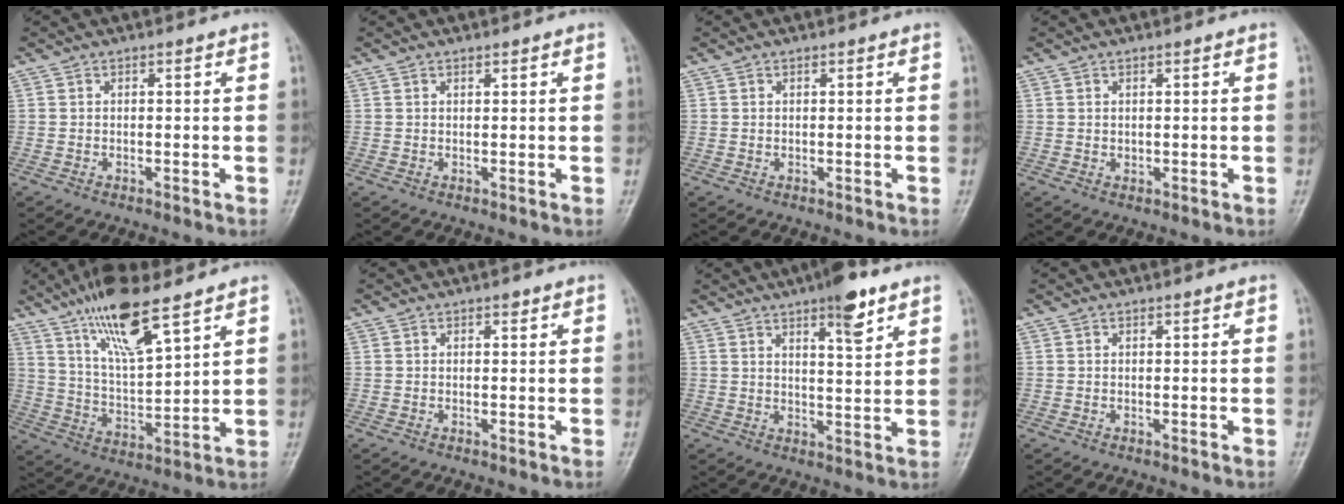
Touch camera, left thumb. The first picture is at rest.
{"total": 0.6, "force": [0.4, 0.2, 0.3], "torque": [-0.006, -0.003, 0.007]}
{"total": 0.0}
{"total": 0.9, "force": [0.5, 0.6, 0.4], "torque": [-0.002, -0.003, 0.008]}
{"total": 14.0, "force": [9.3, 3.5, 9.9], "torque": [-0.172, -0.048, 0.184]}
{"total": 0.7, "force": [0.4, 0.4, 0.4], "torque": [-0.001, -0.001, 0.004]}
{"total": 7.8, "force": [4.9, 1.9, 5.8], "torque": [-0.075, -0.026, 0.072]}
{"total": 0.0}